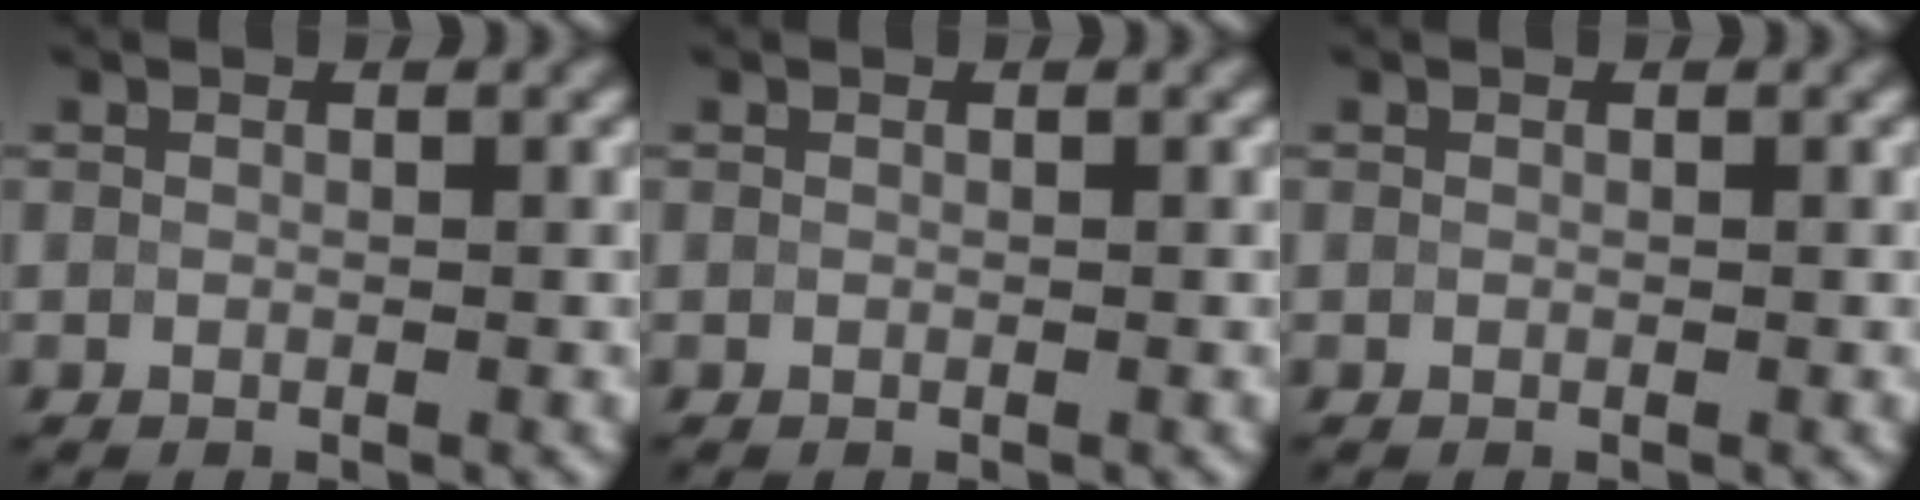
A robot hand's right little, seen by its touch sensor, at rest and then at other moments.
{"total": 0.0}
{"total": 0.0}